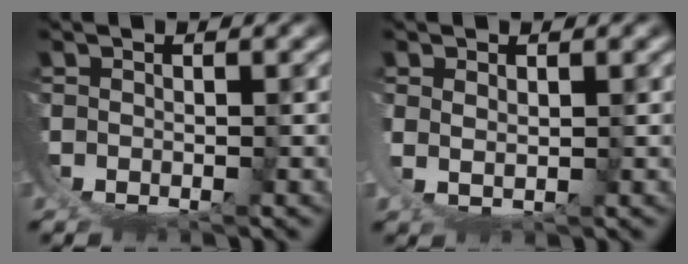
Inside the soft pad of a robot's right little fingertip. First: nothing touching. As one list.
[{"total": 2.2, "force": [1.7, 0.3, 1.3], "torque": [-0.036, -0.007, 0.037]}]